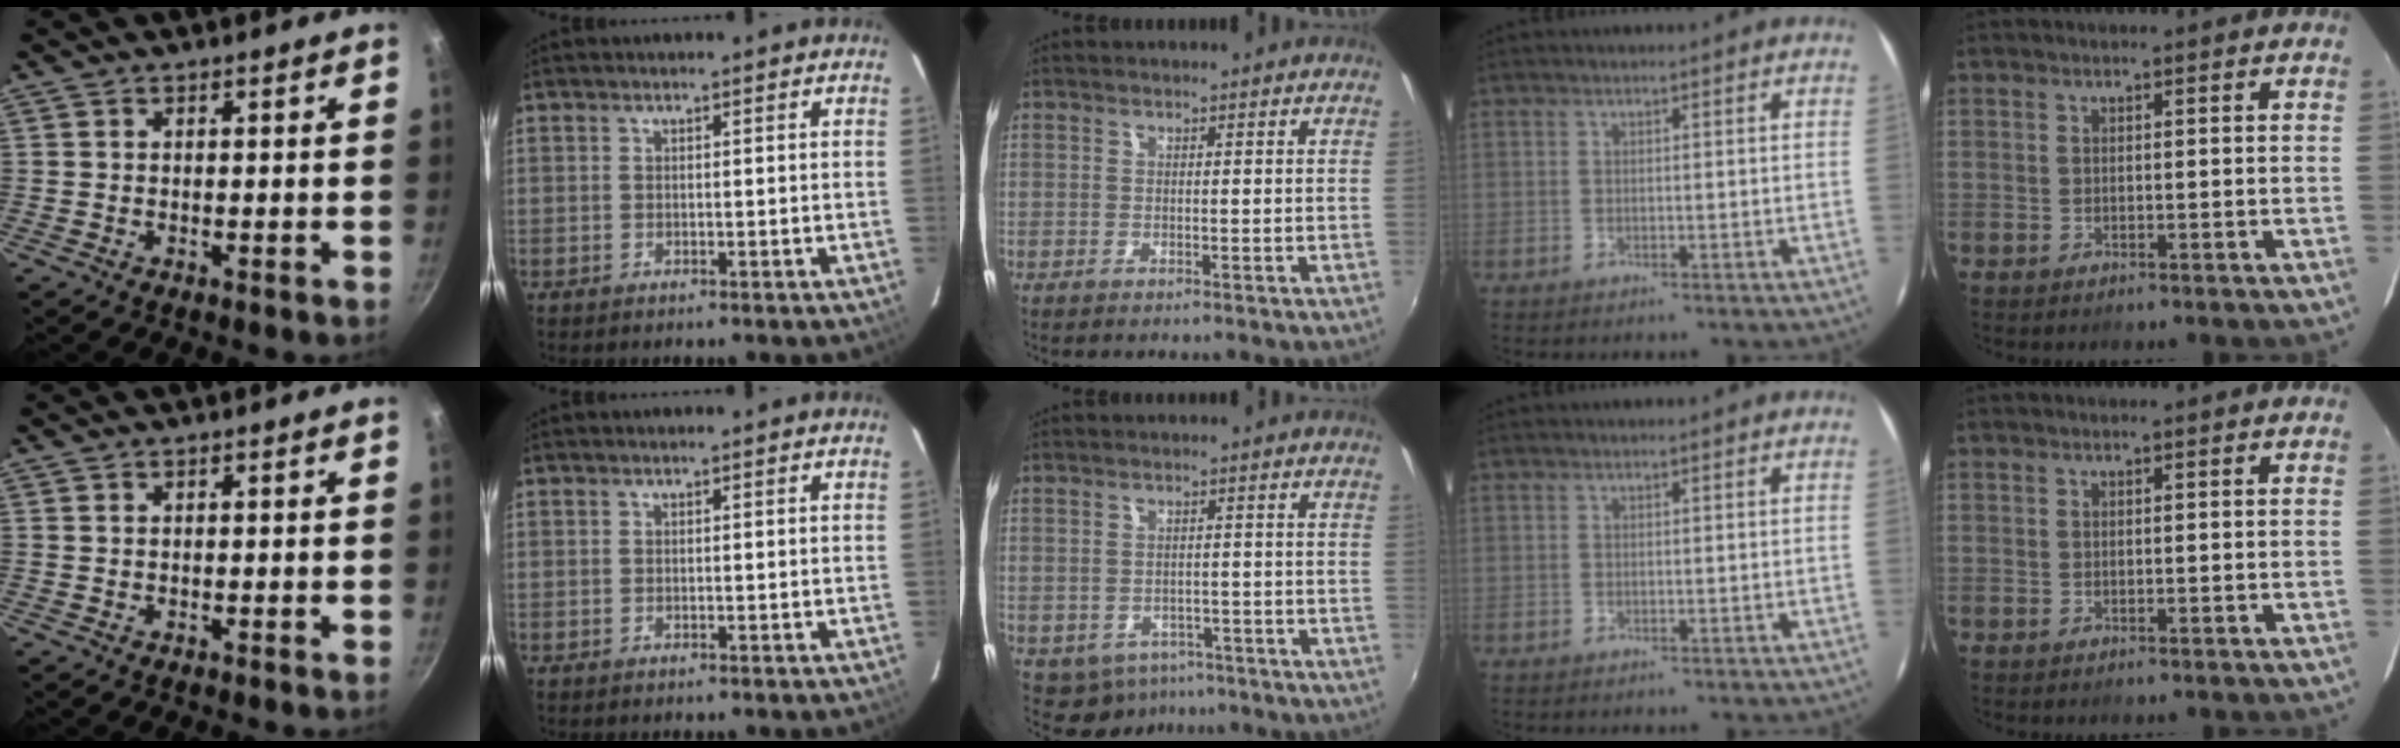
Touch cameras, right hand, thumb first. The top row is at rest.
{"middle": {"total": 6.9, "force": [-4.0, 5.1, 2.3], "torque": [-0.057, -0.011, -0.044]}}